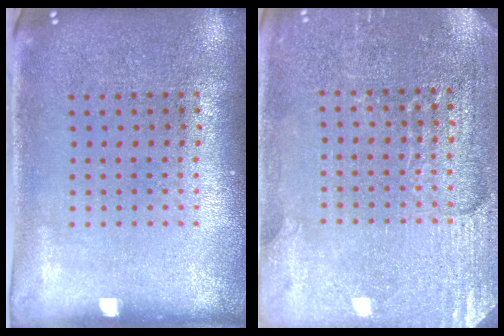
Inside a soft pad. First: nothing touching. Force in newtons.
{"total": 2.9, "press": 2.8, "slide": 0.2}